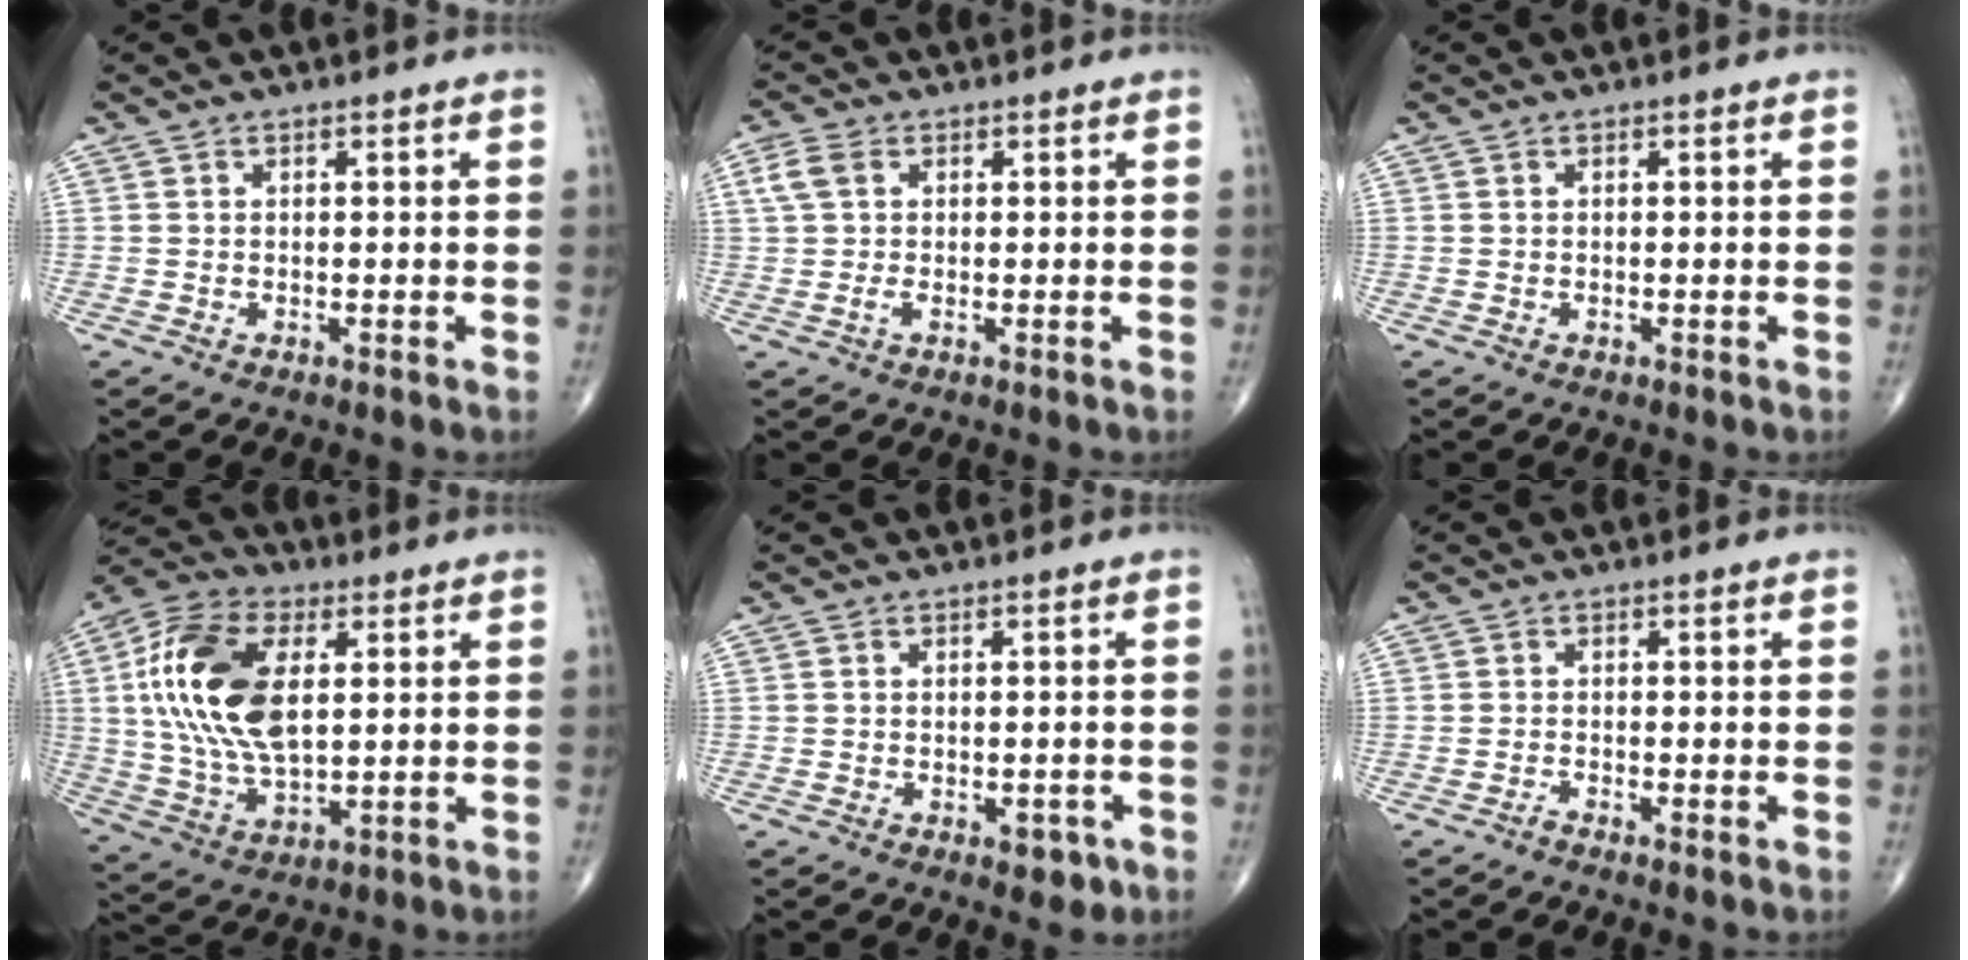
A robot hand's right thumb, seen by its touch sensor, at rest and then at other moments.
{"total": 4.1, "force": [0.8, 2.6, 3.1], "torque": [-0.078, 0.011, 0.015]}
{"total": 0.0}
{"total": 19.0, "force": [3.5, 10.0, 15.8], "torque": [-0.312, -0.001, 0.061]}
{"total": 3.4, "force": [-1.6, 1.9, 2.3], "torque": [-0.008, 0.003, -0.018]}
{"total": 0.9, "force": [-0.8, -0.1, 0.3], "torque": [-0.010, 0.002, -0.019]}